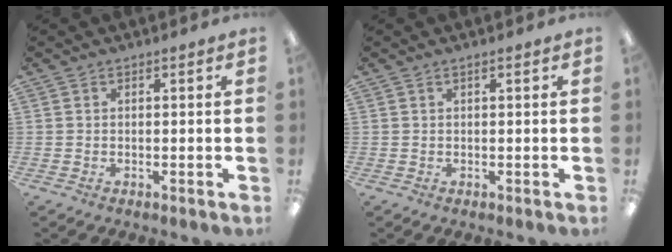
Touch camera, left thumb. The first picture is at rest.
{"total": 0.0}